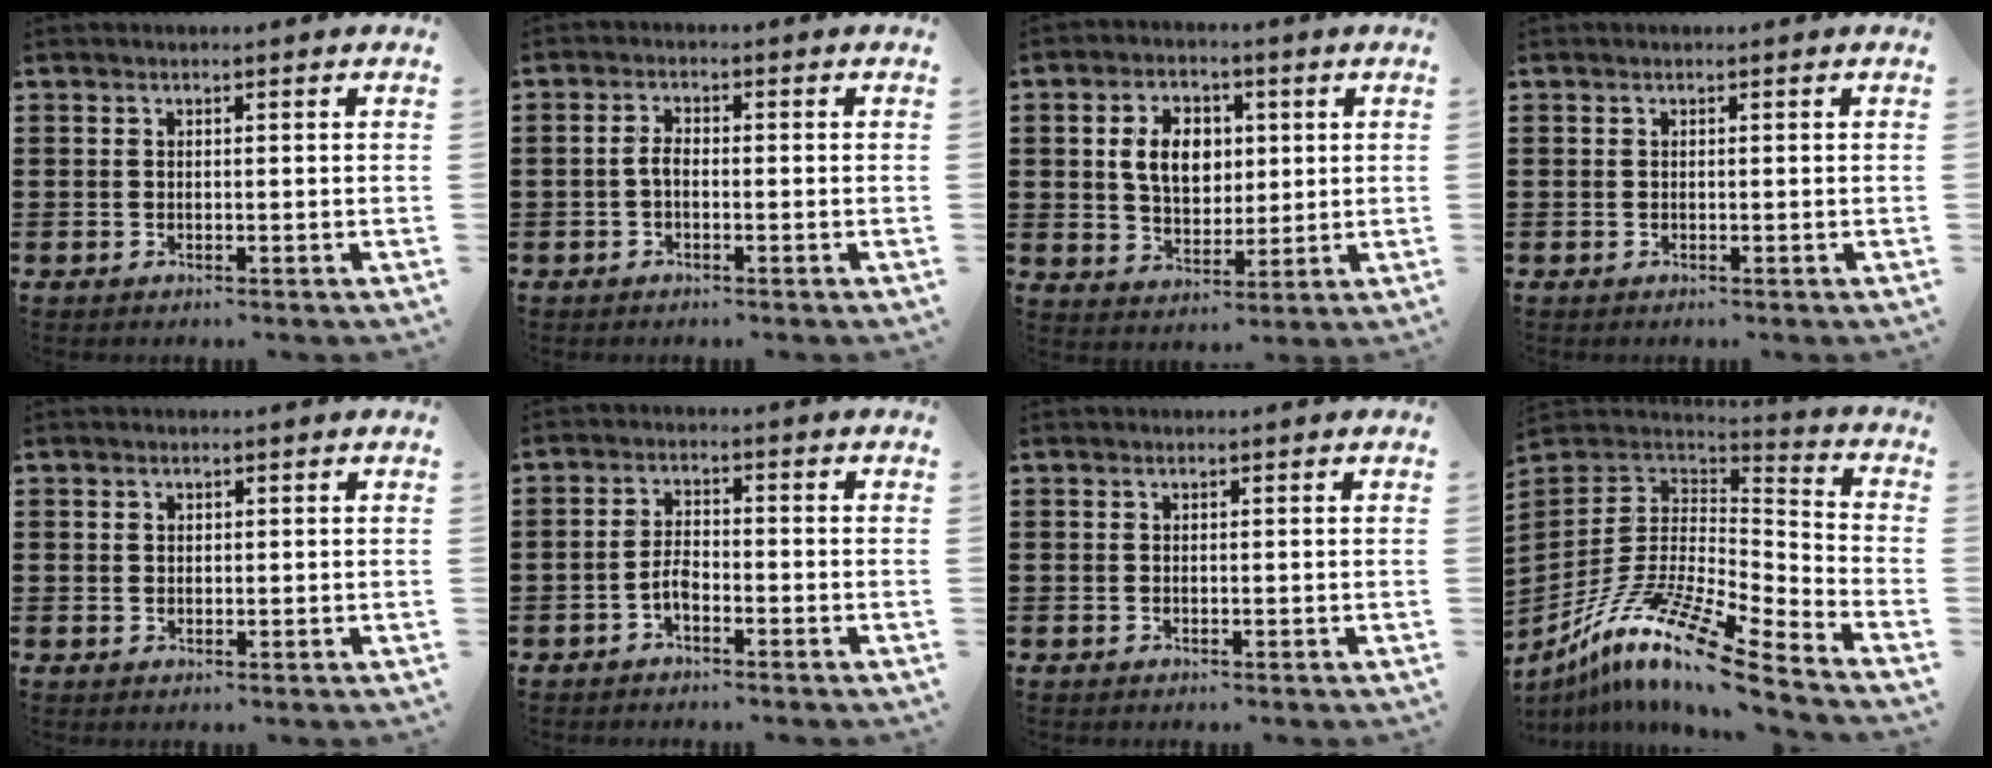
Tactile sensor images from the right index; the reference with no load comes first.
{"total": 2.1, "force": [-0.6, 0.9, 1.8], "torque": [-0.042, -0.001, -0.014]}
{"total": 7.3, "force": [1.3, 5.3, 4.8], "torque": [-0.101, 0.010, 0.016]}
{"total": 0.0}
{"total": 0.8, "force": [0.5, 0.6, 0.2], "torque": [-0.006, 0.003, 0.009]}
{"total": 3.1, "force": [-1.7, 1.5, 2.2], "torque": [-0.050, 0.005, -0.036]}
{"total": 0.0}
{"total": 14.1, "force": [-9.5, 2.5, 10.1], "torque": [-0.206, 0.012, -0.185]}